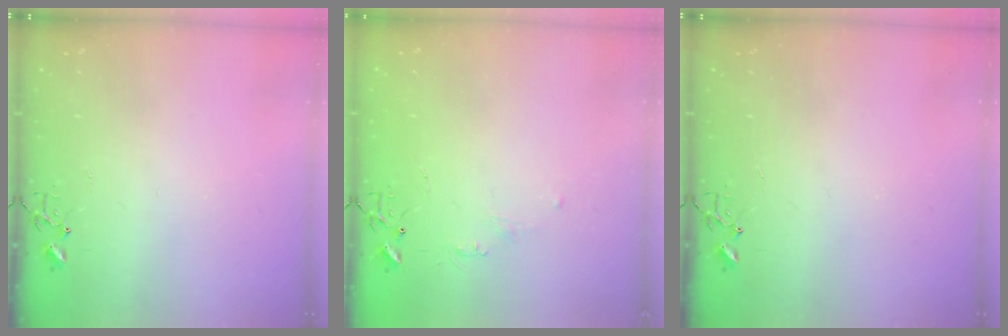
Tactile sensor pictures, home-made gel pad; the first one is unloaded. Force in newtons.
{"total": 4.0, "press": 3.9, "slide": 0.6}
{"total": 0.0}